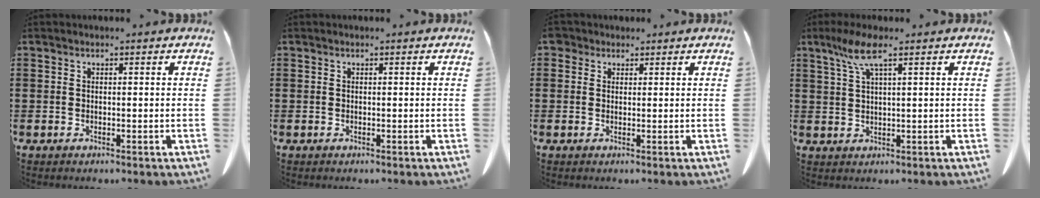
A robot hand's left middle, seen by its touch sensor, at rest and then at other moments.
{"total": 0.0}
{"total": 1.7, "force": [1.1, 1.2, 0.4], "torque": [-0.013, 0.006, 0.021]}
{"total": 5.6, "force": [3.1, 0.8, 4.6], "torque": [-0.105, 0.002, 0.052]}